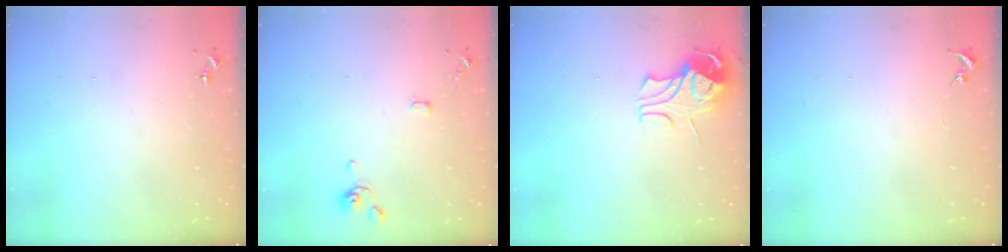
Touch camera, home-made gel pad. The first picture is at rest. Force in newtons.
{"total": 3.4, "press": 3.4, "slide": 0.7}
{"total": 9.4, "press": 9.4, "slide": 1.1}
{"total": 0.0}